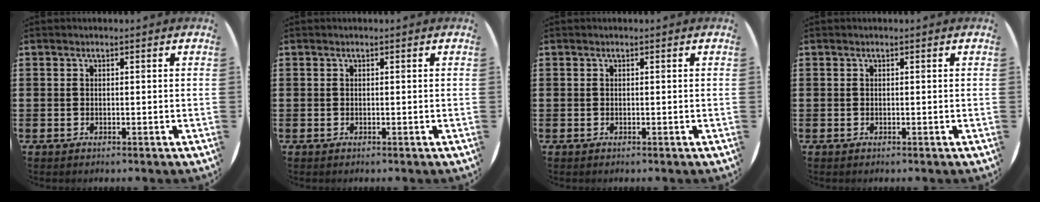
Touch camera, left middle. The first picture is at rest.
{"total": 0.0}
{"total": 0.0}
{"total": 0.0}